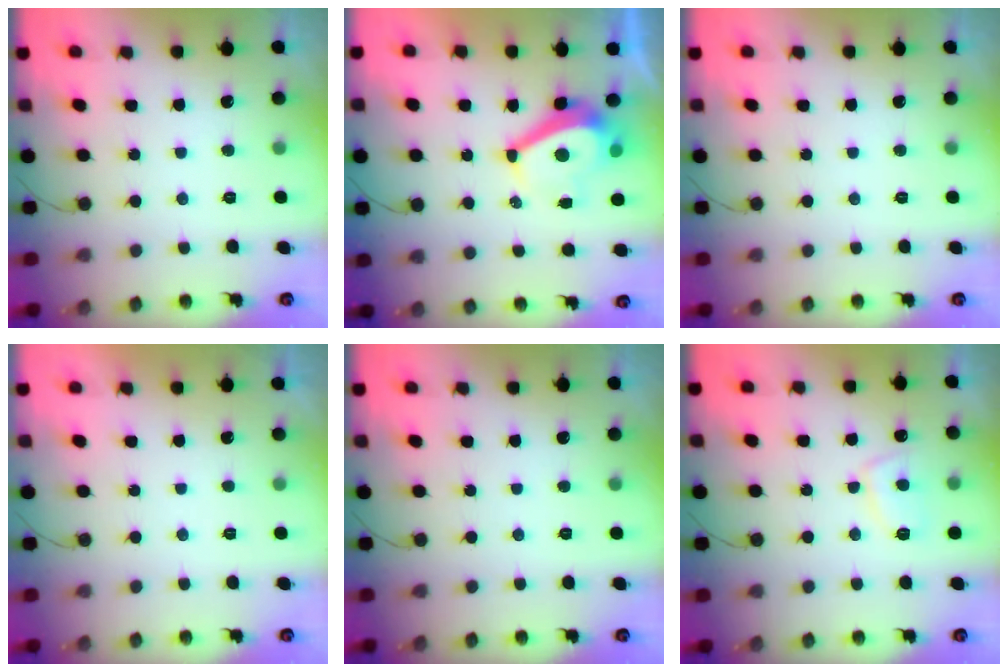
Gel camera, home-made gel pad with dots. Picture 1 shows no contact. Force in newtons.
{"total": 8.0, "press": 7.9, "slide": 0.9}
{"total": 0.0}
{"total": 2.2, "press": 2.2, "slide": 0.3}
{"total": 0.0}
{"total": 5.9, "press": 5.8, "slide": 0.9}